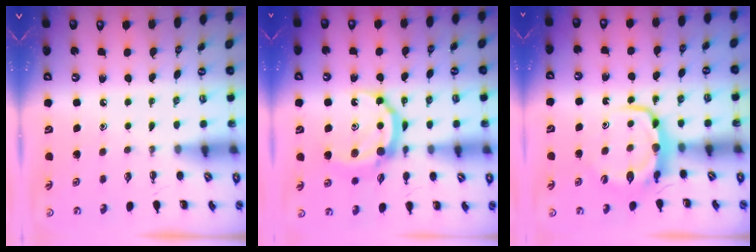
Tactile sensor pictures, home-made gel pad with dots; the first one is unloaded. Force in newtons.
{"total": 9.7, "press": 9.7, "slide": 0.4}
{"total": 6.6, "press": 6.5, "slide": 1.0}